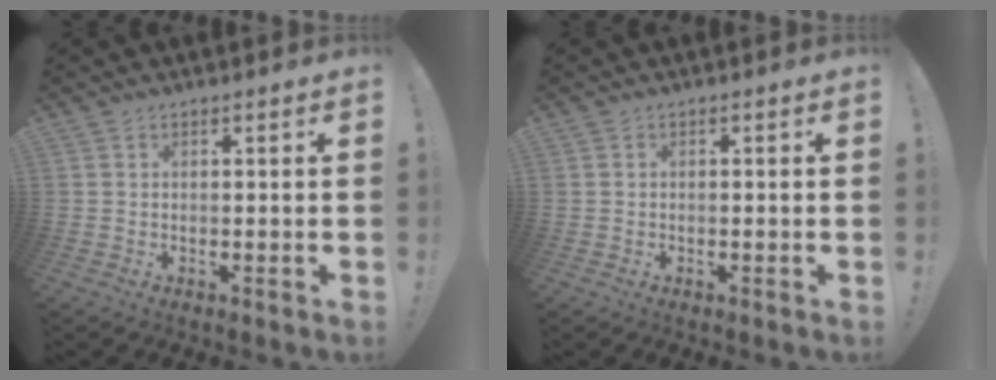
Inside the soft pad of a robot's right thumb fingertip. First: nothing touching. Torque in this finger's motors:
{"motor_torque": [-0.03, 0.03, -0.15, 0.06, -0.02]}